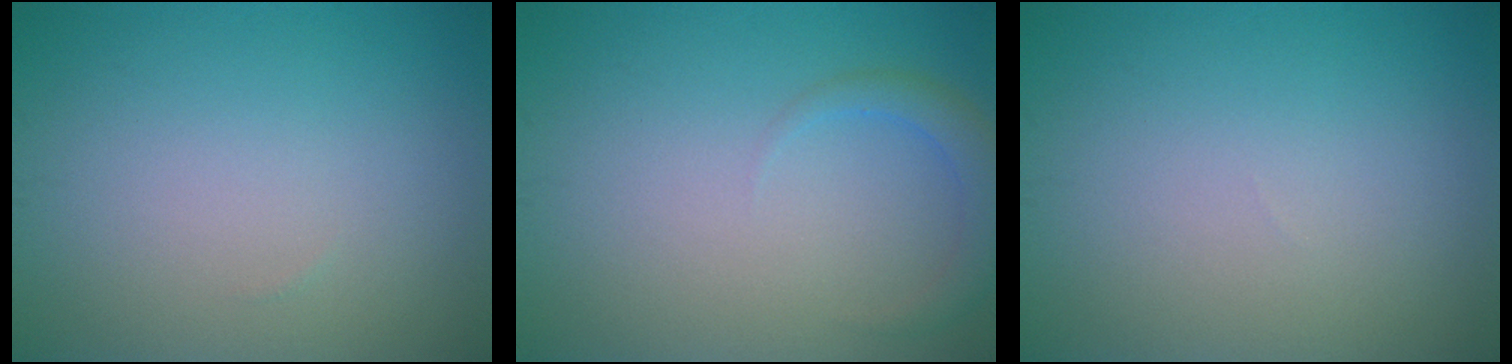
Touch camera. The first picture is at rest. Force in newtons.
{"total": 2.1, "press": 2.1, "slide": 0.2}
{"total": 0.0}